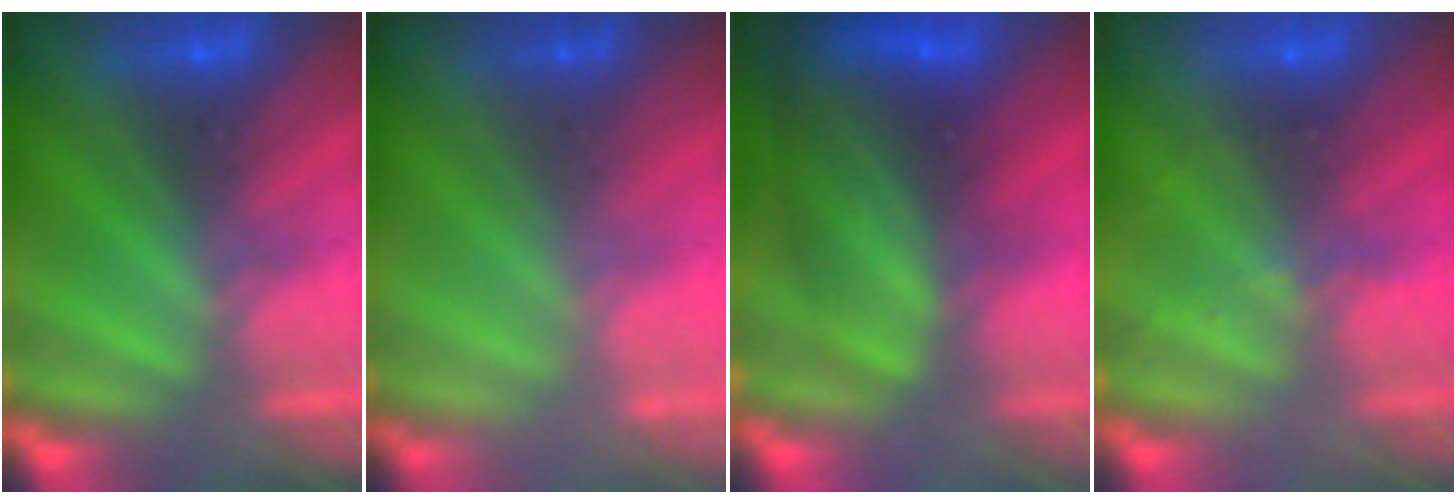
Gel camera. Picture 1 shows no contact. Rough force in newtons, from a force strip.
{"total": 2.4}
{"total": 9.1}
{"total": 1.9}